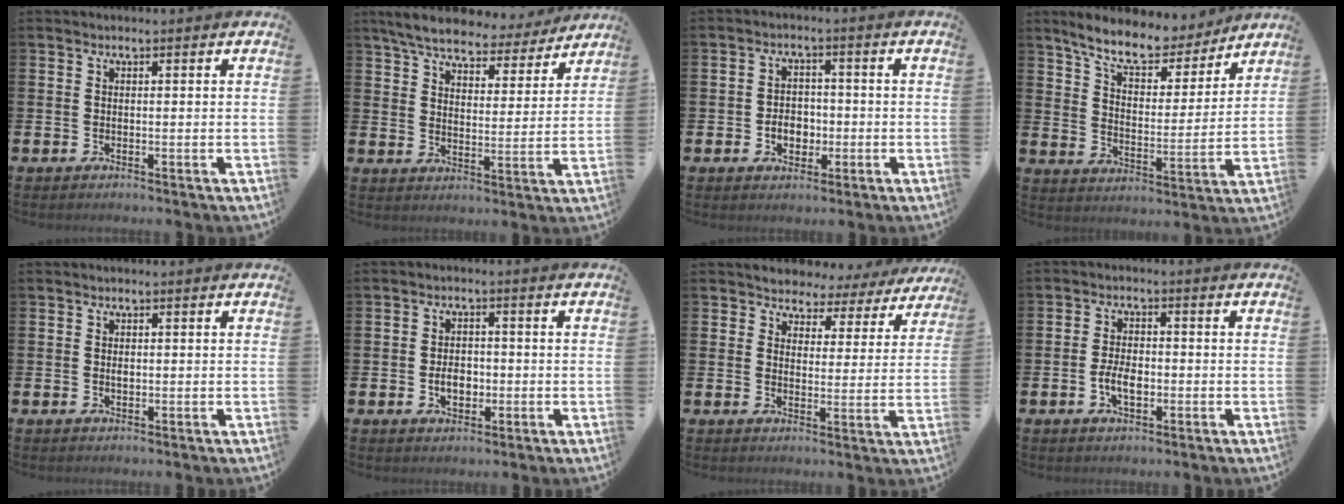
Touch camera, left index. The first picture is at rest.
{"total": 6.9, "force": [6.3, 1.7, 2.1], "torque": [-0.066, -0.036, 0.109]}
{"total": 3.7, "force": [-0.9, 2.9, 2.2], "torque": [-0.024, -0.004, -0.025]}
{"total": 9.3, "force": [8.4, 2.6, 3.0], "torque": [-0.085, -0.055, 0.148]}
{"total": 0.8, "force": [0.1, 0.5, 0.6], "torque": [-0.007, 0.000, -0.001]}
{"total": 3.5, "force": [-0.7, 2.5, 2.3], "torque": [-0.024, -0.005, -0.021]}
{"total": 3.5, "force": [3.1, 1.6, -0.1], "torque": [-0.014, -0.034, 0.047]}
{"total": 3.7, "force": [-0.8, 2.1, 2.9], "torque": [-0.039, -0.001, -0.019]}